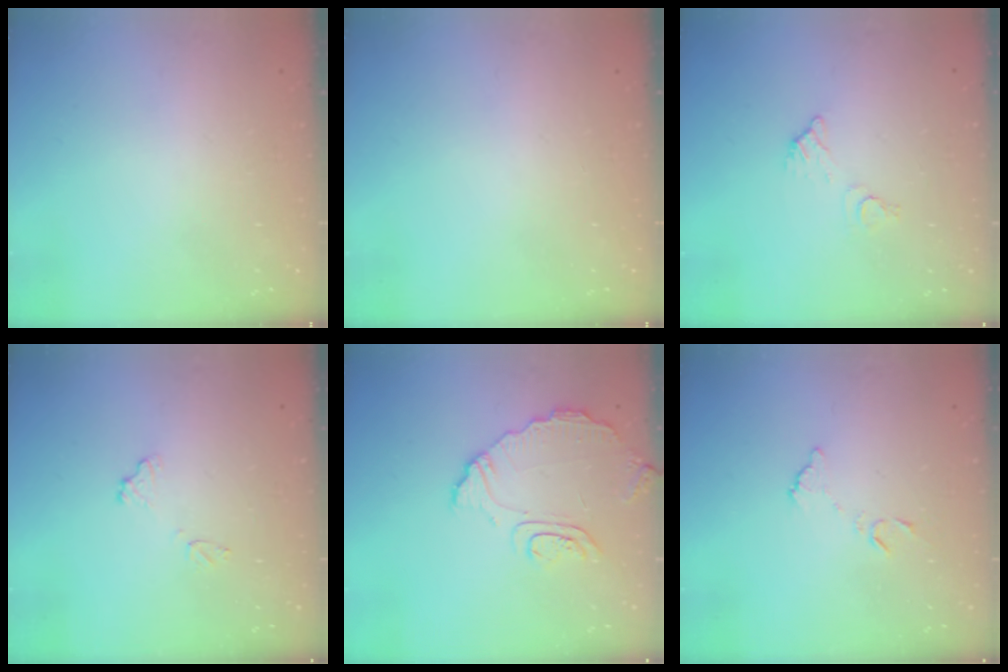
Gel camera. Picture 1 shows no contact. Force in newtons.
{"total": 0.0}
{"total": 5.6, "press": 5.6, "slide": 0.2}
{"total": 8.4, "press": 8.4, "slide": 0.5}
{"total": 9.2, "press": 9.1, "slide": 1.0}
{"total": 6.5, "press": 6.4, "slide": 0.7}